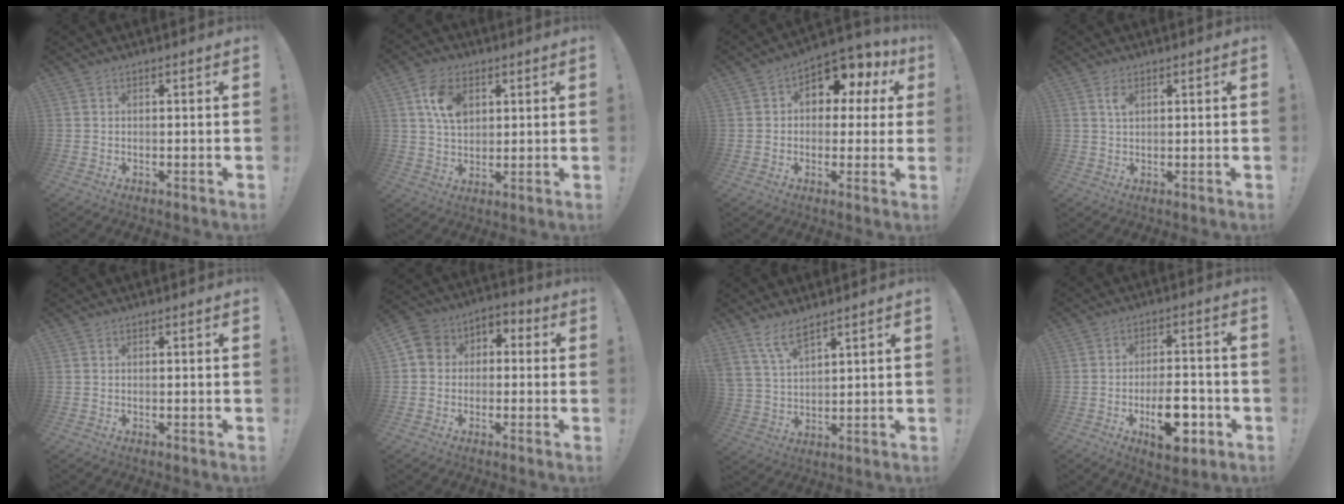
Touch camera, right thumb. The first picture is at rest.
{"total": 10.1, "force": [3.6, 7.0, 6.3], "torque": [-0.105, 0.000, 0.067]}
{"total": 9.0, "force": [4.1, 5.9, 5.5], "torque": [-0.069, -0.032, 0.074]}
{"total": 2.7, "force": [1.2, 1.3, 2.0], "torque": [-0.028, -0.005, 0.019]}
{"total": 0.0}
{"total": 6.5, "force": [-2.4, 5.6, 2.2], "torque": [-0.035, 0.025, -0.044]}
{"total": 7.7, "force": [6.1, 2.5, 3.9], "torque": [-0.084, -0.029, 0.118]}
{"total": 13.3, "force": [-5.5, 6.5, 10.3], "torque": [-0.149, 0.028, -0.084]}